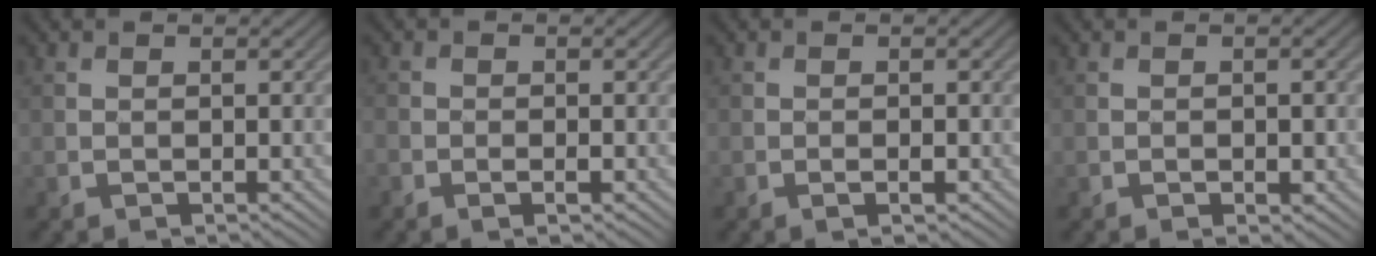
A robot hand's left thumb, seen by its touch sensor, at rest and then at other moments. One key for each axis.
{"total": 1.8, "fx": -1.0, "fy": 0.9, "fz": 1.3, "tx": -0.026, "ty": -0.001, "tz": -0.022}
{"total": 1.4, "fx": -0.6, "fy": 0.5, "fz": 1.2, "tx": -0.021, "ty": 0.001, "tz": -0.012}
{"total": 1.8, "fx": -0.5, "fy": 1.0, "fz": 1.4, "tx": -0.018, "ty": -0.001, "tz": -0.006}